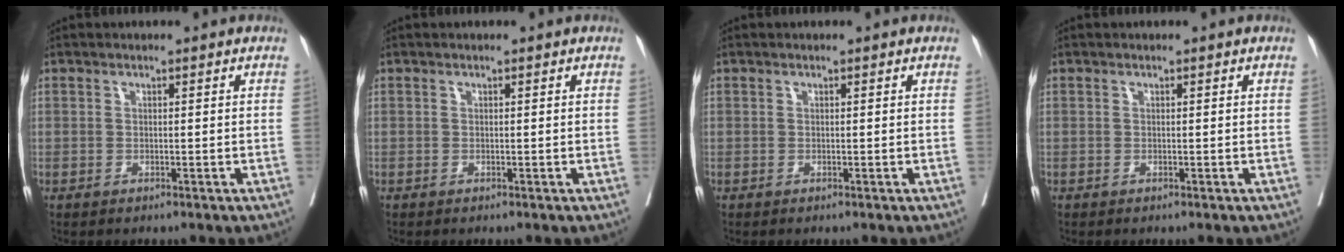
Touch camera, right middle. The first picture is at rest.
{"total": 0.0}
{"total": 0.0}
{"total": 0.0}